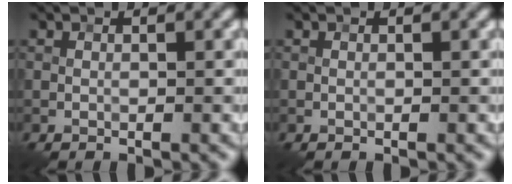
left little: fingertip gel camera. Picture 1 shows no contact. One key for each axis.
{"total": 0.0}